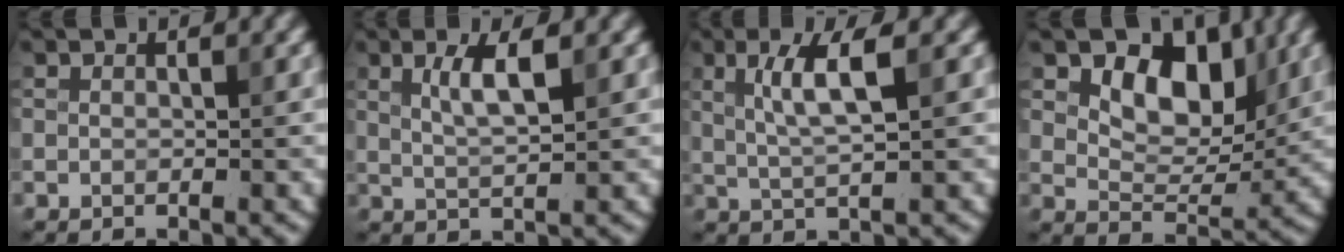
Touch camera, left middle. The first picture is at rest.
{"total": 3.1, "force": [1.2, 0.7, 2.8], "torque": [-0.050, 0.000, 0.022]}
{"total": 4.1, "force": [1.3, 0.6, 3.9], "torque": [-0.077, 0.000, 0.026]}
{"total": 6.1, "force": [2.5, 3.8, 4.1], "torque": [-0.058, -0.008, 0.033]}